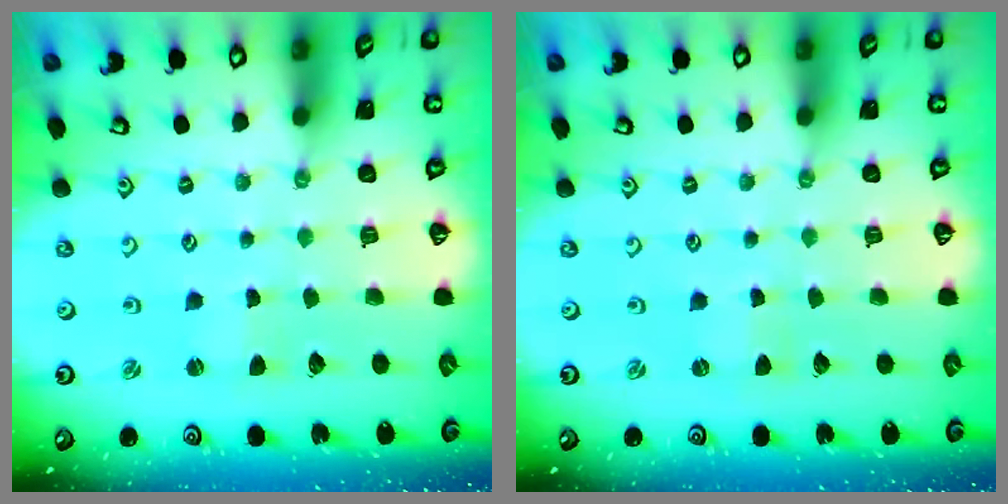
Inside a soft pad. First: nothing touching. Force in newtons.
{"total": 0.0}